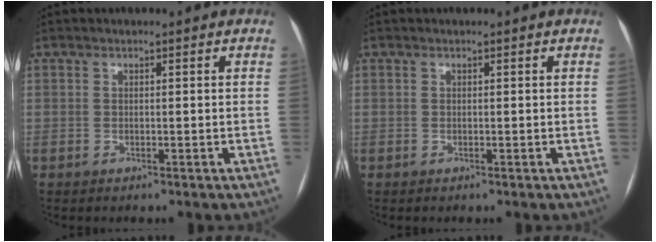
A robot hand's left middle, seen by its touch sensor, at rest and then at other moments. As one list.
[{"total": 0.0}]